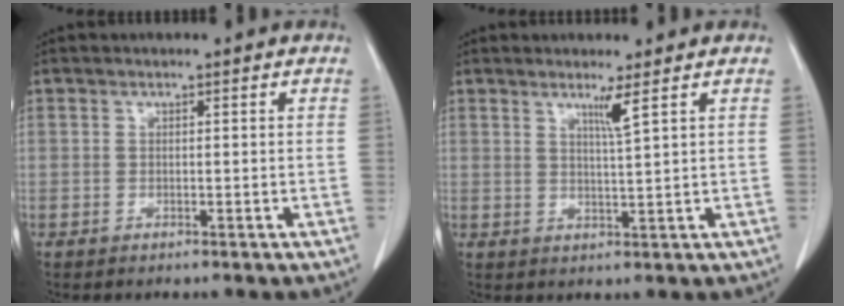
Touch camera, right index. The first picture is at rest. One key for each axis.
{"total": 2.7, "fx": 1.6, "fy": -0.9, "fz": 2.0, "tx": -0.036, "ty": -0.015, "tz": 0.032}